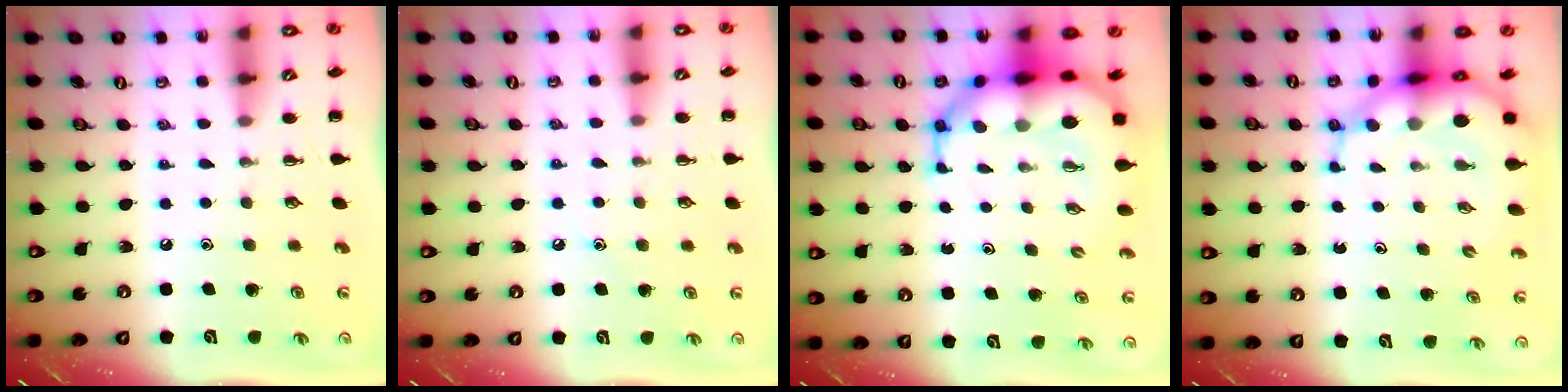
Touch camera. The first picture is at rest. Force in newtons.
{"total": 5.0, "press": 4.7, "slide": 1.6}
{"total": 12.0, "press": 11.4, "slide": 3.6}
{"total": 10.1, "press": 9.7, "slide": 2.9}